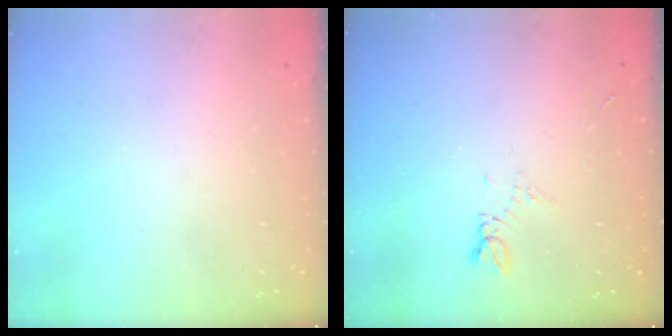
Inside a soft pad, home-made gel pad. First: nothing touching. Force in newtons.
{"total": 5.0, "press": 4.9, "slide": 0.7}